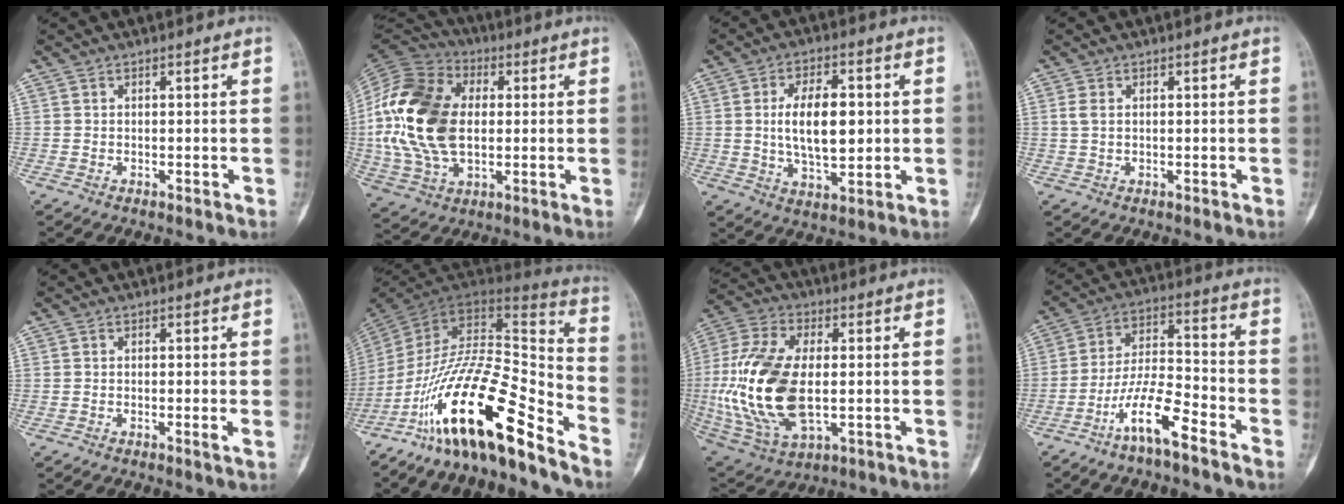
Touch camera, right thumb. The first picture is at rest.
{"total": 22.3, "force": [1.3, 14.4, 17.0], "torque": [-0.345, 0.002, 0.023]}
{"total": 12.0, "force": [1.0, 6.1, 10.3], "torque": [-0.154, -0.004, 0.022]}
{"total": 1.9, "force": [0.4, 1.2, 1.5], "torque": [-0.039, 0.003, 0.007]}
{"total": 1.0, "force": [-0.3, 0.0, 0.9], "torque": [-0.021, -0.003, -0.008]}
{"total": 24.0, "force": [-16.1, 5.9, 16.8], "torque": [-0.310, 0.089, -0.279]}
{"total": 21.9, "force": [-1.3, 11.7, 18.5], "torque": [-0.399, -0.007, -0.012]}
{"total": 14.7, "force": [-9.6, 3.5, 10.5], "torque": [-0.207, 0.076, -0.182]}